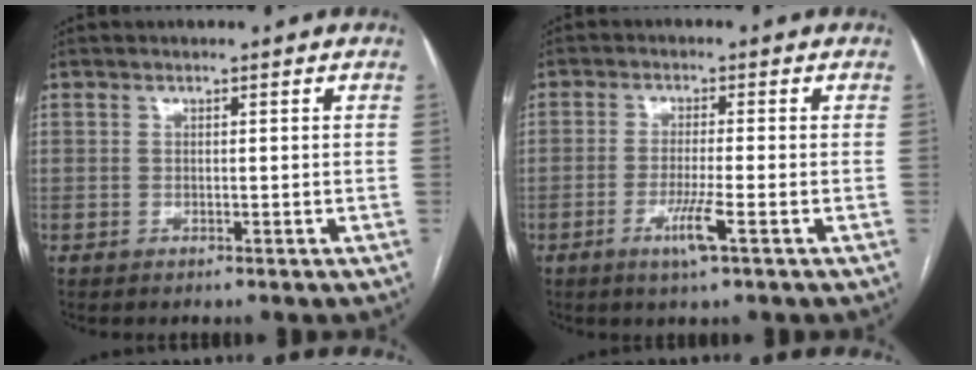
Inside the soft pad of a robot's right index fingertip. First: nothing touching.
{"total": 4.7, "force": [-2.1, -0.4, 4.1], "torque": [-0.081, -0.013, -0.041]}